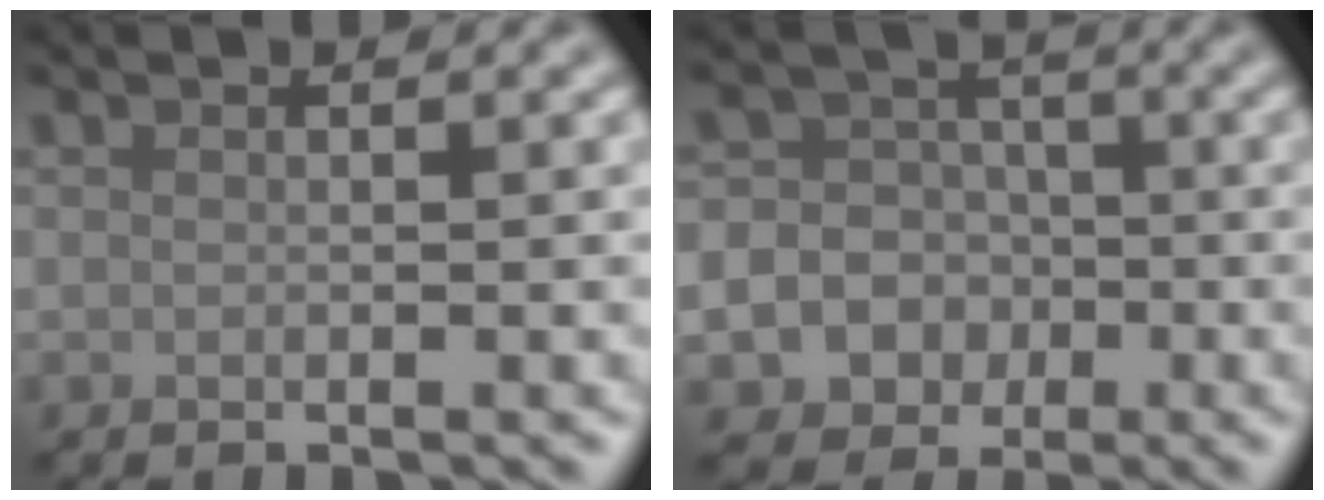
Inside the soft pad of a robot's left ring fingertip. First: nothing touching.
{"total": 11.6, "force": [-3.7, 10.7, 2.6], "torque": [-0.062, -0.016, -0.083]}